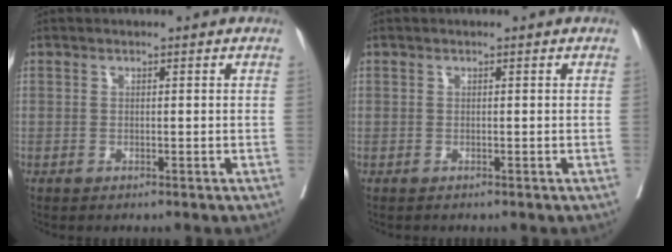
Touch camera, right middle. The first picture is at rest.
{"total": 0.0}